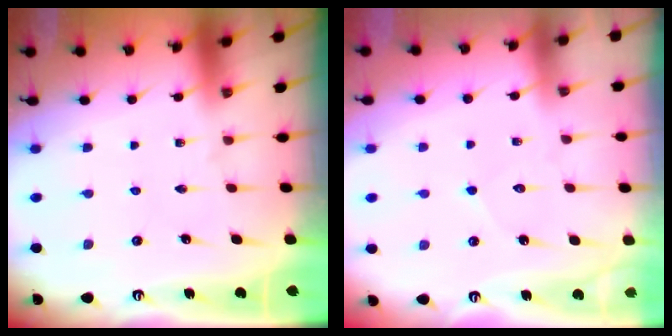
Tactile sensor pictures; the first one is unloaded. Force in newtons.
{"total": 3.9, "press": 3.9, "slide": 0.3}